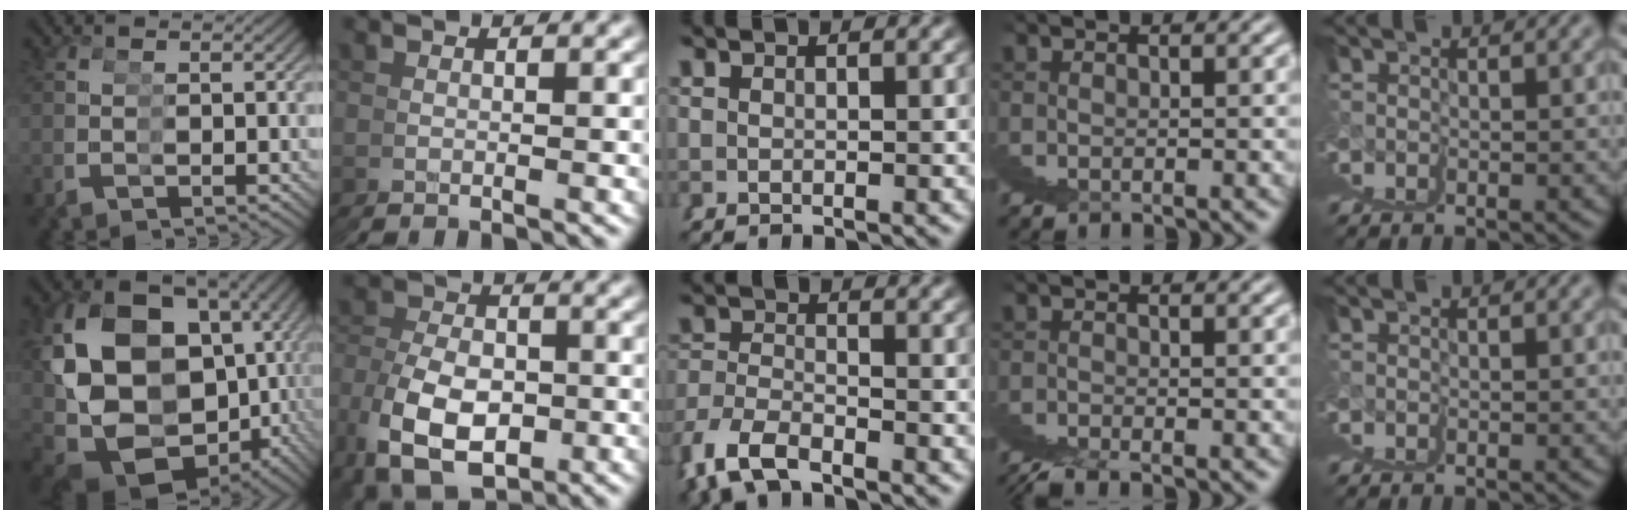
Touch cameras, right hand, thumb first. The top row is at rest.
{"thumb": {"total": 21.0, "force": [-0.1, 15.8, 13.8], "torque": [-0.267, -0.032, 0.017]}, "index": {"total": 6.8, "force": [-2.5, 5.2, 3.6], "torque": [-0.077, -0.030, -0.024]}, "middle": {"total": 4.7, "force": [-3.2, 2.7, 2.1], "torque": [-0.068, -0.026, -0.048]}, "ring": {"total": 2.0, "force": [-0.5, -1.8, -0.6], "torque": [0.016, 0.010, -0.009]}}